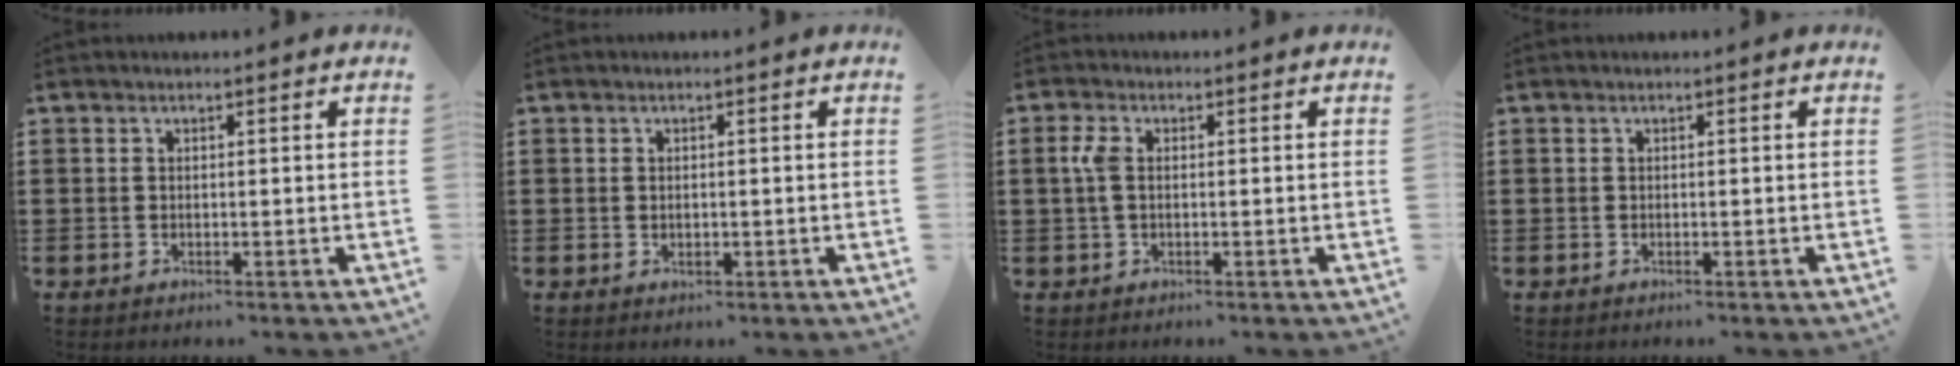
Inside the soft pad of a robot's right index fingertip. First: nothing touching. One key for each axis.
{"total": 0.7, "fx": 0.2, "fy": 0.5, "fz": 0.4, "tx": -0.009, "ty": 0.004, "tz": 0.003}
{"total": 2.9, "fx": 0.2, "fy": 1.6, "fz": 2.5, "tx": -0.067, "ty": 0.002, "tz": -0.002}
{"total": 0.0}